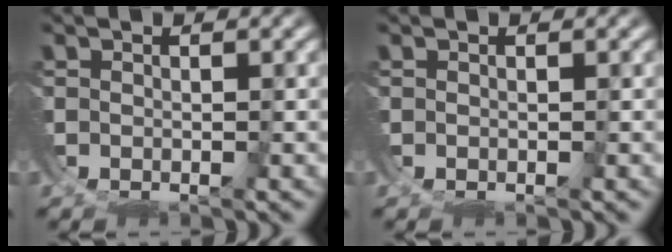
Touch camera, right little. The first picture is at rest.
{"total": 0.0}